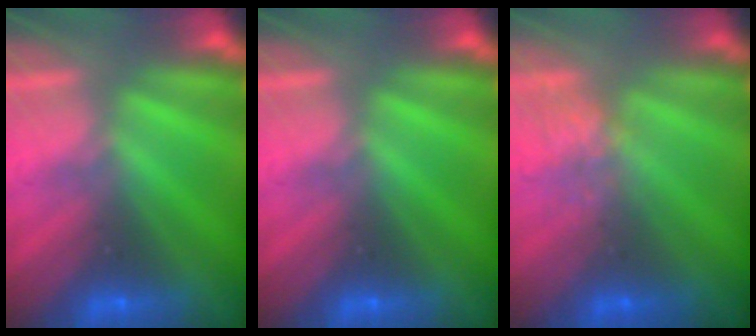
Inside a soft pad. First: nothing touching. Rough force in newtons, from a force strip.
{"total": 0.0}
{"total": 2.4}